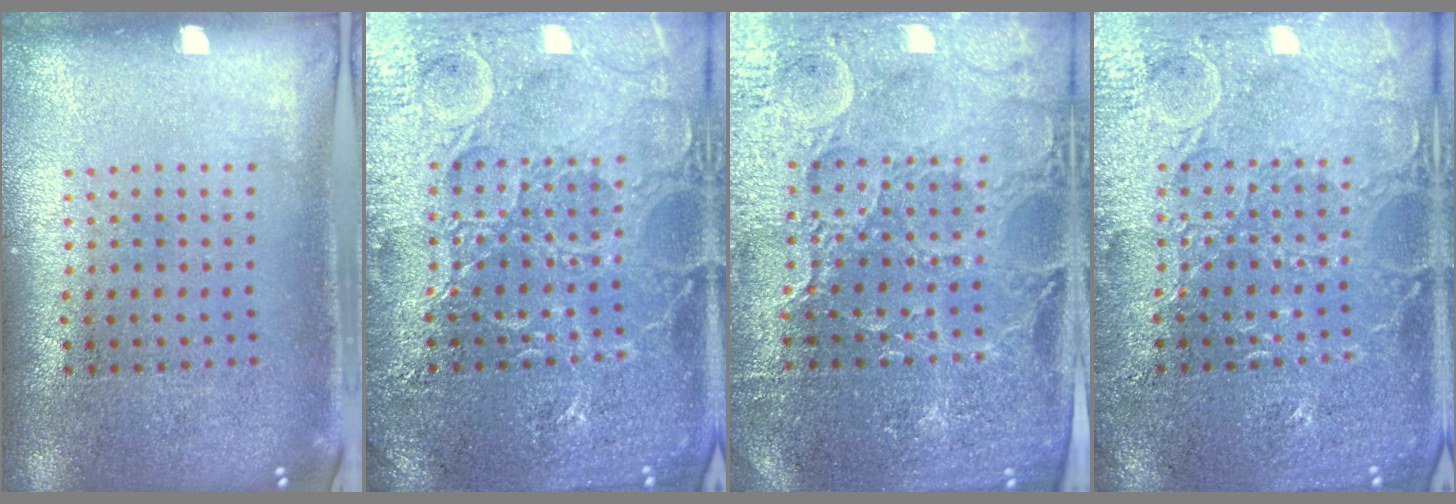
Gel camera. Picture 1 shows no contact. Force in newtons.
{"total": 6.8, "press": 6.7, "slide": 1.0}
{"total": 4.2, "press": 4.1, "slide": 1.2}
{"total": 5.1, "press": 5.0, "slide": 0.7}